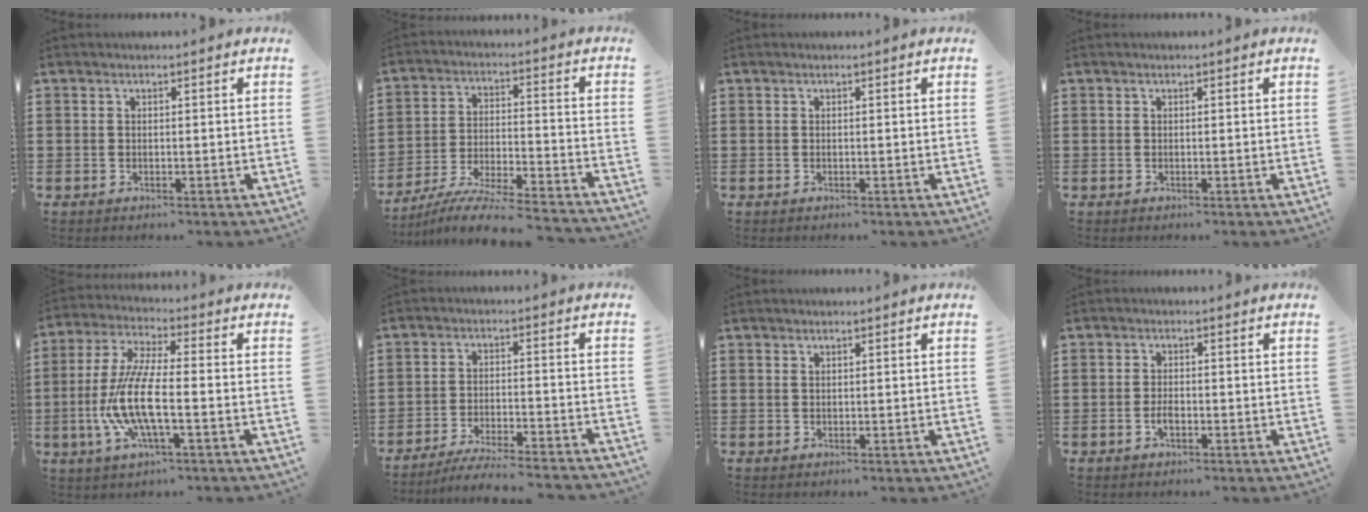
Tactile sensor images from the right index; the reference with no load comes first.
{"total": 7.9, "force": [-7.5, -0.4, 2.4], "torque": [-0.049, -0.004, -0.150]}
{"total": 0.0}
{"total": 0.0}
{"total": 9.9, "force": [-2.8, 2.4, 9.2], "torque": [-0.216, -0.017, -0.062]}
{"total": 5.1, "force": [-4.9, -0.3, 1.4], "torque": [-0.032, -0.011, -0.097]}
{"total": 0.6, "force": [0.4, 0.4, 0.2], "torque": [-0.005, 0.002, 0.007]}
{"total": 1.7, "force": [-0.7, 0.8, 1.4], "torque": [-0.028, -0.004, -0.012]}